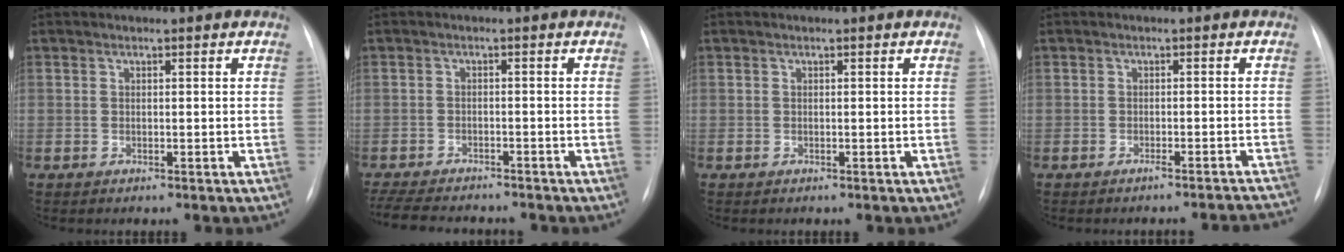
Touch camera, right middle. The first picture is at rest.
{"total": 10.9, "force": [-9.7, 2.7, 4.1], "torque": [-0.082, -0.010, -0.140]}
{"total": 0.0}
{"total": 6.5, "force": [-6.4, -0.3, 1.0], "torque": [0.001, 0.007, -0.069]}